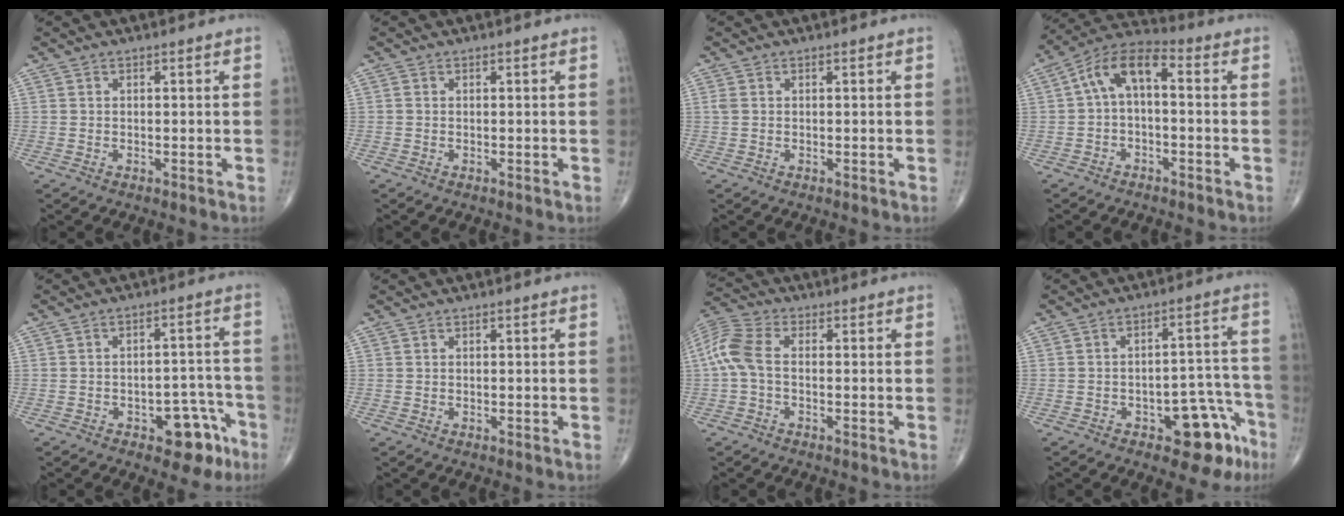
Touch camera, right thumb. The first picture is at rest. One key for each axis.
{"total": 0.0}
{"total": 1.0, "fx": 0.2, "fy": 0.6, "fz": 0.7, "tx": -0.023, "ty": 0.007, "tz": 0.007}
{"total": 9.1, "fx": 0.3, "fy": 4.6, "fz": 7.9, "tx": -0.135, "ty": 0.042, "tz": -0.007}
{"total": 8.7, "fx": -4.7, "fy": 4.6, "fz": 5.8, "tx": -0.043, "ty": 0.042, "tz": -0.059}
{"total": 0.0}
{"total": 7.4, "fx": -0.4, "fy": 4.2, "fz": 6.1, "tx": -0.147, "ty": 0.020, "tz": -0.019}
{"total": 11.2, "fx": -6.2, "fy": 5.3, "fz": 7.7, "tx": -0.056, "ty": 0.049, "tz": -0.079}